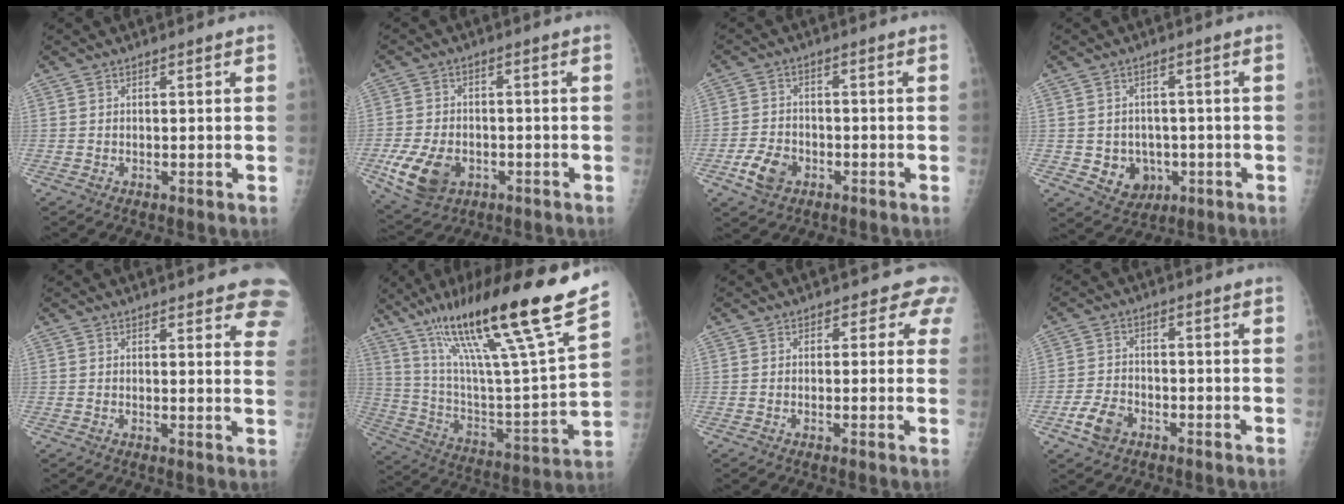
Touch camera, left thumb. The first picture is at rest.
{"total": 10.6, "force": [-3.7, 7.4, 6.6], "torque": [-0.124, 0.008, -0.057]}
{"total": 6.3, "force": [-2.9, 4.5, 3.4], "torque": [-0.056, 0.014, -0.051]}
{"total": 6.8, "force": [-1.5, 5.9, 3.0], "torque": [-0.016, 0.006, -0.010]}
{"total": 10.0, "force": [7.9, 2.8, 5.5], "torque": [-0.025, -0.030, 0.070]}
{"total": 28.5, "force": [18.6, 2.2, 21.4], "torque": [-0.338, -0.056, 0.324]}
{"total": 3.5, "force": [2.3, 2.5, 0.7], "torque": [0.025, -0.008, 0.001]}
{"total": 5.8, "force": [-3.0, 4.0, 2.9], "torque": [-0.052, 0.017, -0.052]}